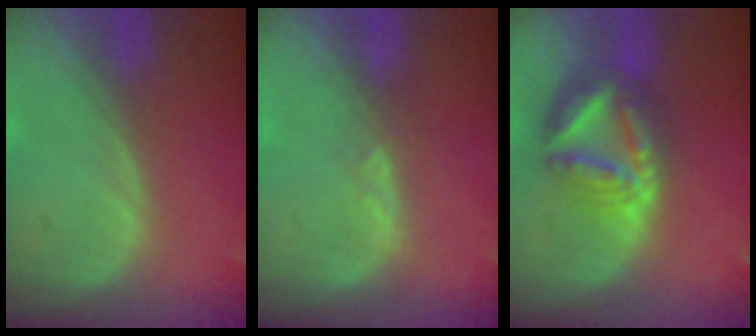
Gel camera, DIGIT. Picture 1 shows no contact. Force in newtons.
{"total": 1.6, "press": 1.5, "slide": 0.7}
{"total": 8.9, "press": 8.8, "slide": 0.9}